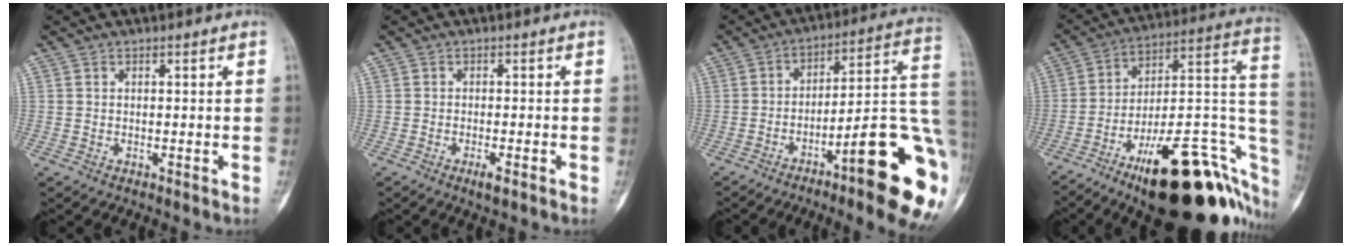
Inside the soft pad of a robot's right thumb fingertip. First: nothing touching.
{"total": 2.1, "force": [-1.2, 0.5, 1.7], "torque": [-0.029, -0.001, -0.021]}
{"total": 21.7, "force": [-8.0, 4.0, 19.8], "torque": [-0.206, 0.050, -0.109]}
{"total": 31.5, "force": [-14.2, 10.7, 26.0], "torque": [-0.271, 0.079, -0.210]}